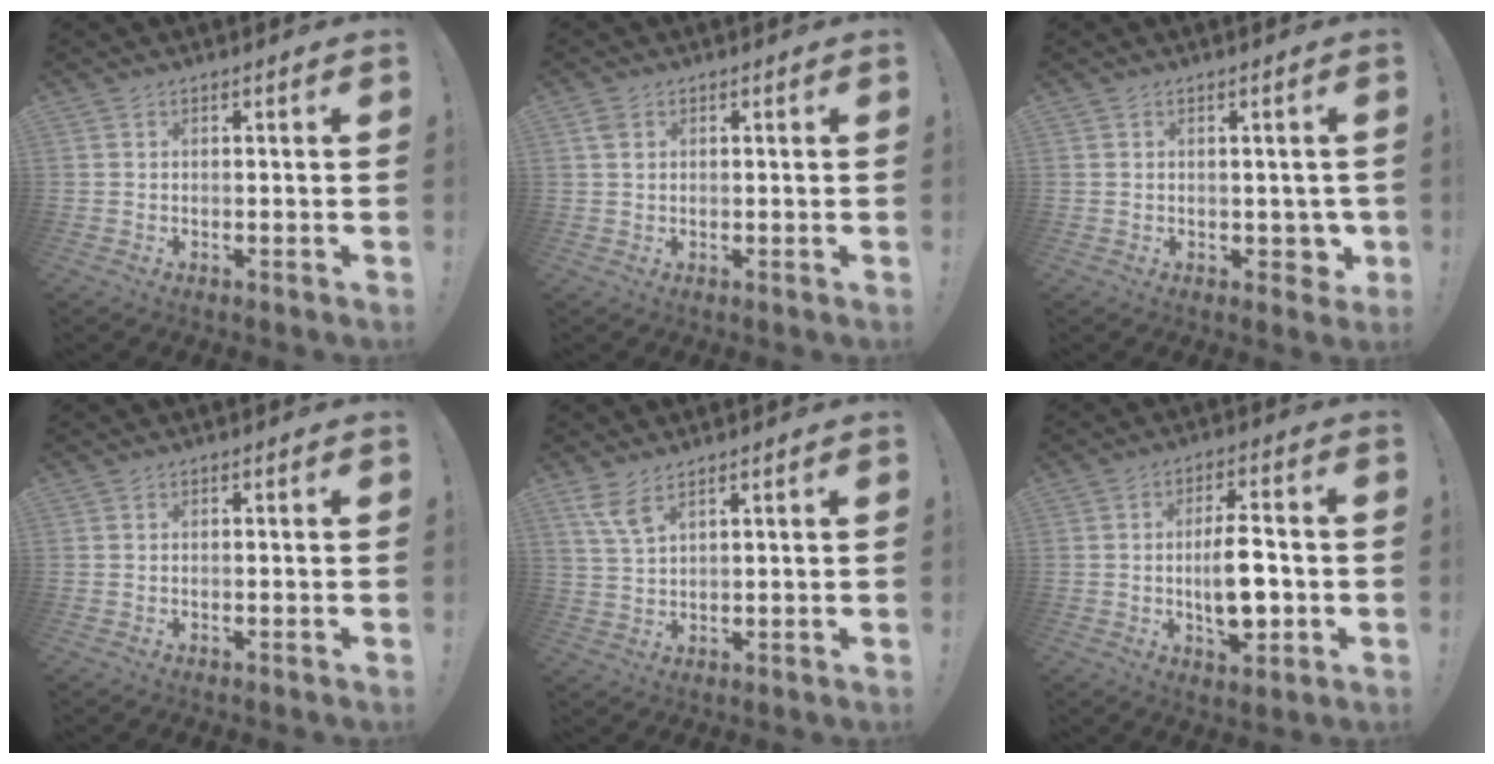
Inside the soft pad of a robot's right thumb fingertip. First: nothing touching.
{"total": 2.1, "force": [0.9, 1.5, 1.1], "torque": [-0.016, 0.003, 0.016]}
{"total": 4.5, "force": [-0.1, 3.9, 2.2], "torque": [-0.012, 0.002, 0.003]}
{"total": 0.0}
{"total": 5.5, "force": [3.6, 1.6, 3.8], "torque": [-0.078, -0.013, 0.068]}
{"total": 11.6, "force": [-1.9, 4.7, 10.4], "torque": [-0.177, 0.001, -0.036]}